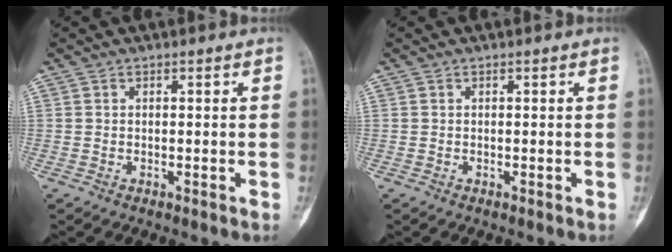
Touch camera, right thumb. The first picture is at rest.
{"total": 0.0}